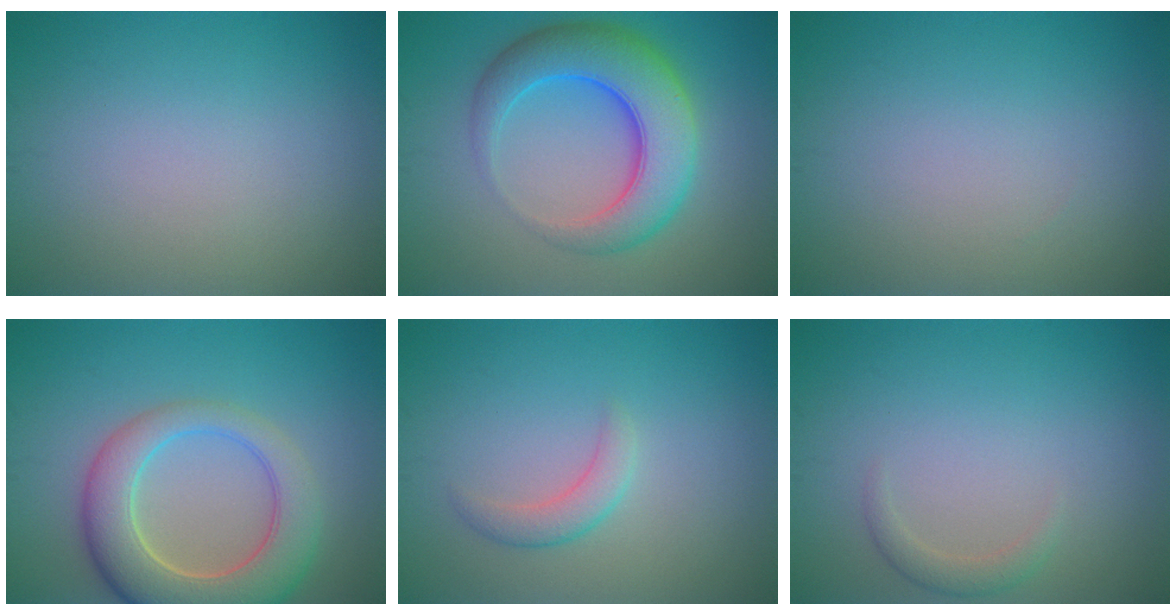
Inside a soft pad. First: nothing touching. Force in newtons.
{"total": 8.1, "press": 8.1, "slide": 0.2}
{"total": 0.0}
{"total": 7.8, "press": 7.8, "slide": 1.0}
{"total": 1.9, "press": 1.9, "slide": 0.1}
{"total": 1.4, "press": 1.4, "slide": 0.1}